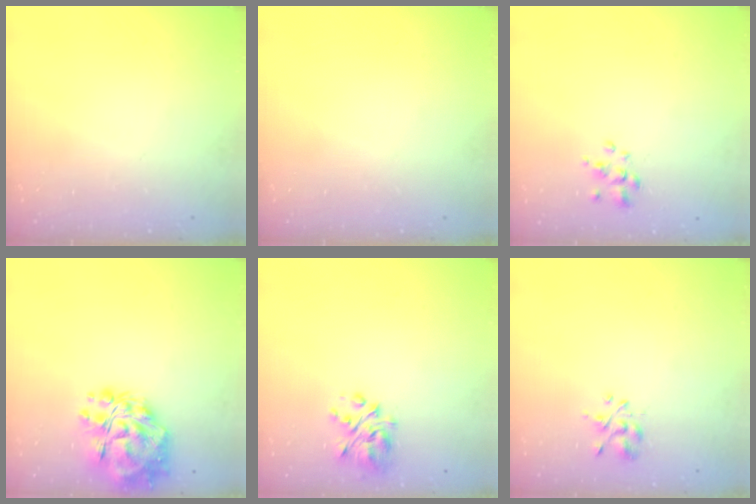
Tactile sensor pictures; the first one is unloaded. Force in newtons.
{"total": 0.0}
{"total": 1.5, "press": 1.5, "slide": 0.5}
{"total": 15.2, "press": 14.4, "slide": 4.7}
{"total": 5.3, "press": 5.1, "slide": 1.6}
{"total": 2.4, "press": 2.1, "slide": 1.2}